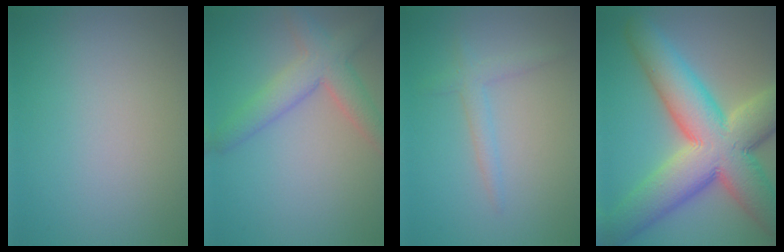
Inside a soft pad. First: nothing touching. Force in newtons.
{"total": 4.6, "press": 4.6, "slide": 0.2}
{"total": 1.8, "press": 1.8, "slide": 0.1}
{"total": 13.9, "press": 13.8, "slide": 0.8}